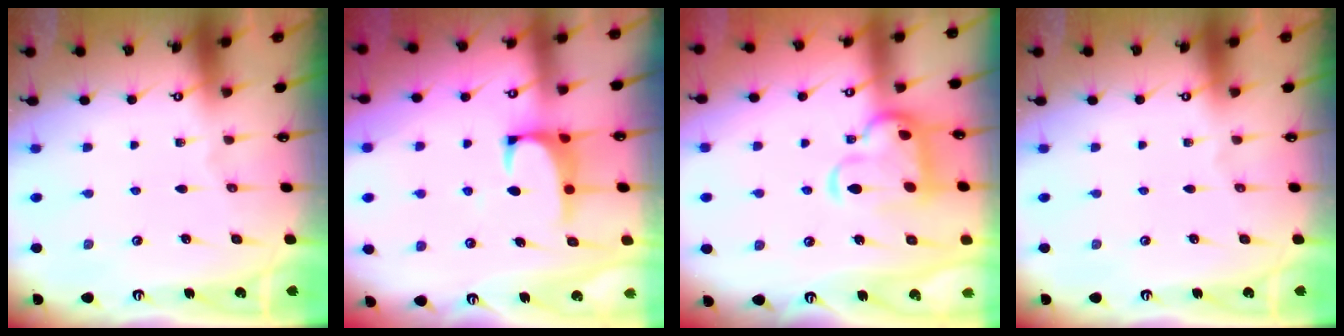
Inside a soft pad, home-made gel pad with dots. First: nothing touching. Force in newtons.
{"total": 1.4, "press": 1.3, "slide": 0.5}
{"total": 7.8, "press": 7.5, "slide": 1.8}
{"total": 0.0}